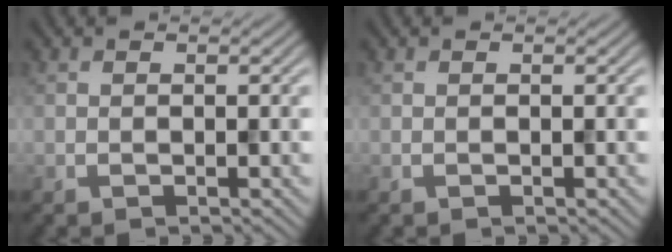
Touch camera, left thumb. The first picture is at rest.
{"total": 0.0}